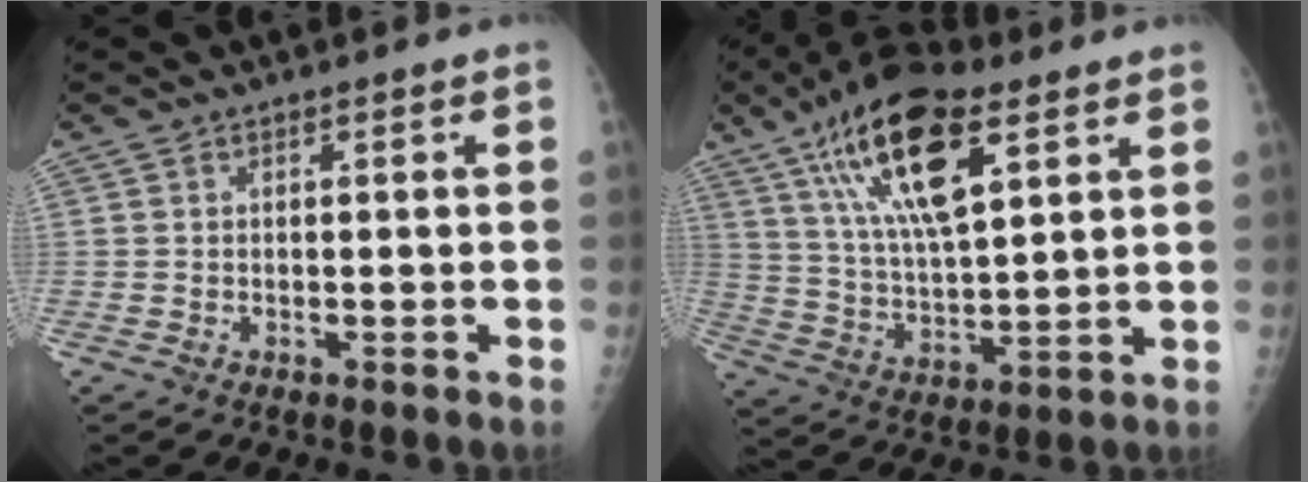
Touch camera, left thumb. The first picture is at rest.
{"total": 18.9, "force": [9.2, 7.3, 14.8], "torque": [-0.248, -0.024, 0.165]}